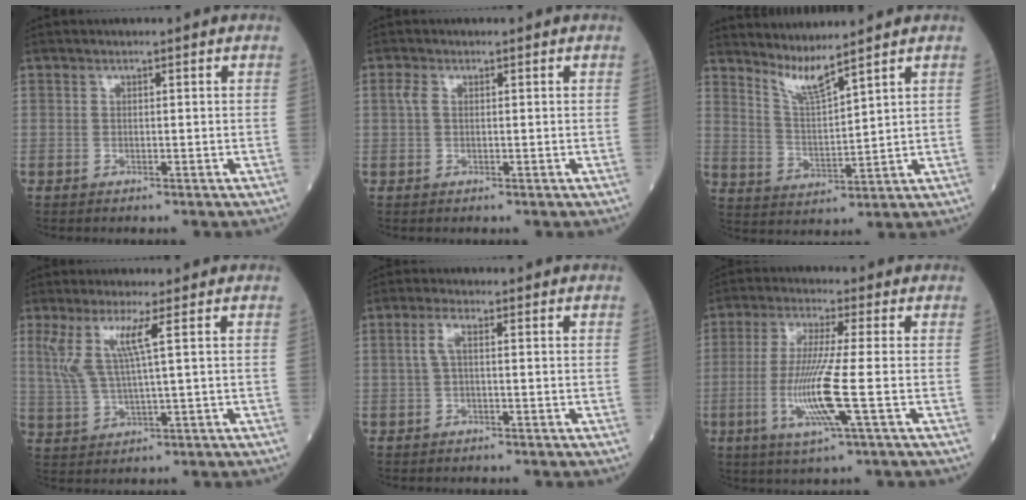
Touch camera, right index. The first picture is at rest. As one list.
[{"total": 1.4, "force": [0.4, 0.8, 1.1], "torque": [-0.032, 0.013, 0.010]}, {"total": 5.2, "force": [4.6, -1.0, 2.0], "torque": [-0.045, -0.020, 0.097]}, {"total": 6.3, "force": [2.5, -0.3, 5.7], "torque": [-0.131, 0.003, 0.059]}, {"total": 2.4, "force": [0.2, 0.5, 2.3], "torque": [-0.050, 0.008, 0.004]}, {"total": 10.1, "force": [-2.3, -0.7, 9.8], "torque": [-0.205, -0.018, -0.050]}]